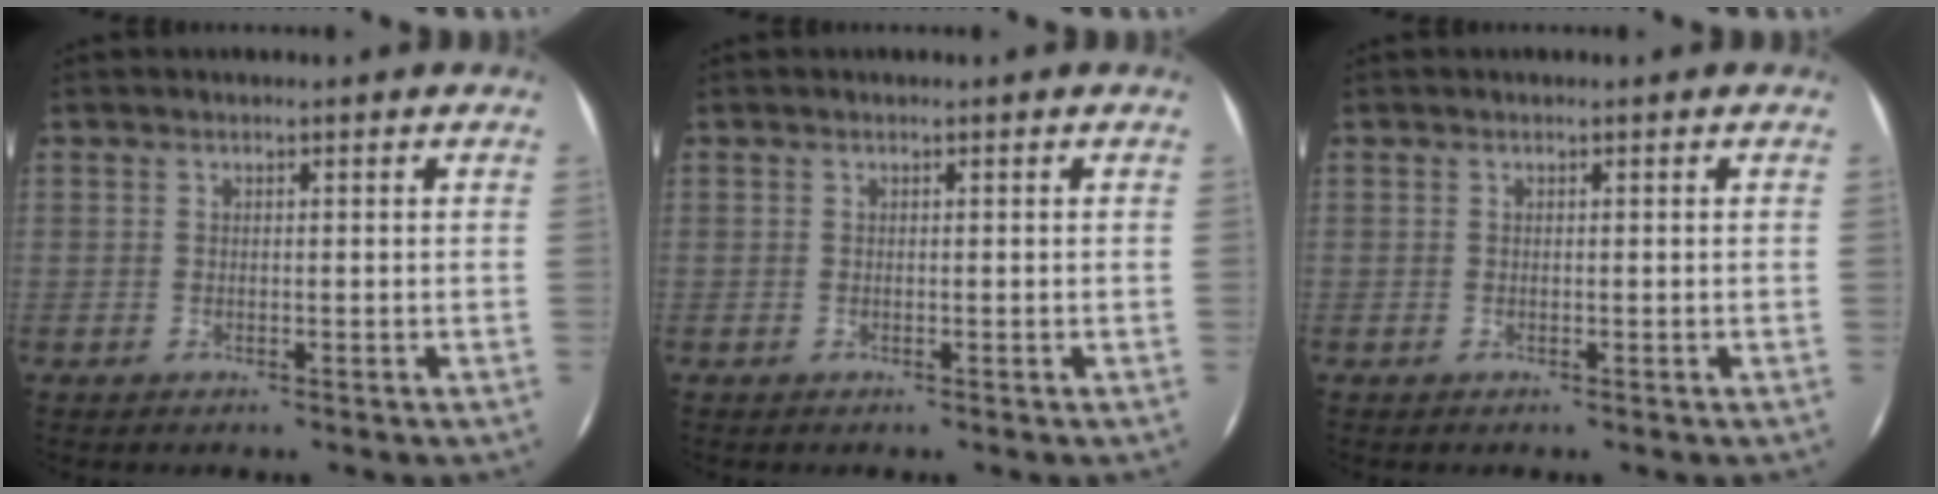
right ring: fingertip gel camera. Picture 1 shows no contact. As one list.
[{"total": 0.0}, {"total": 0.0}]